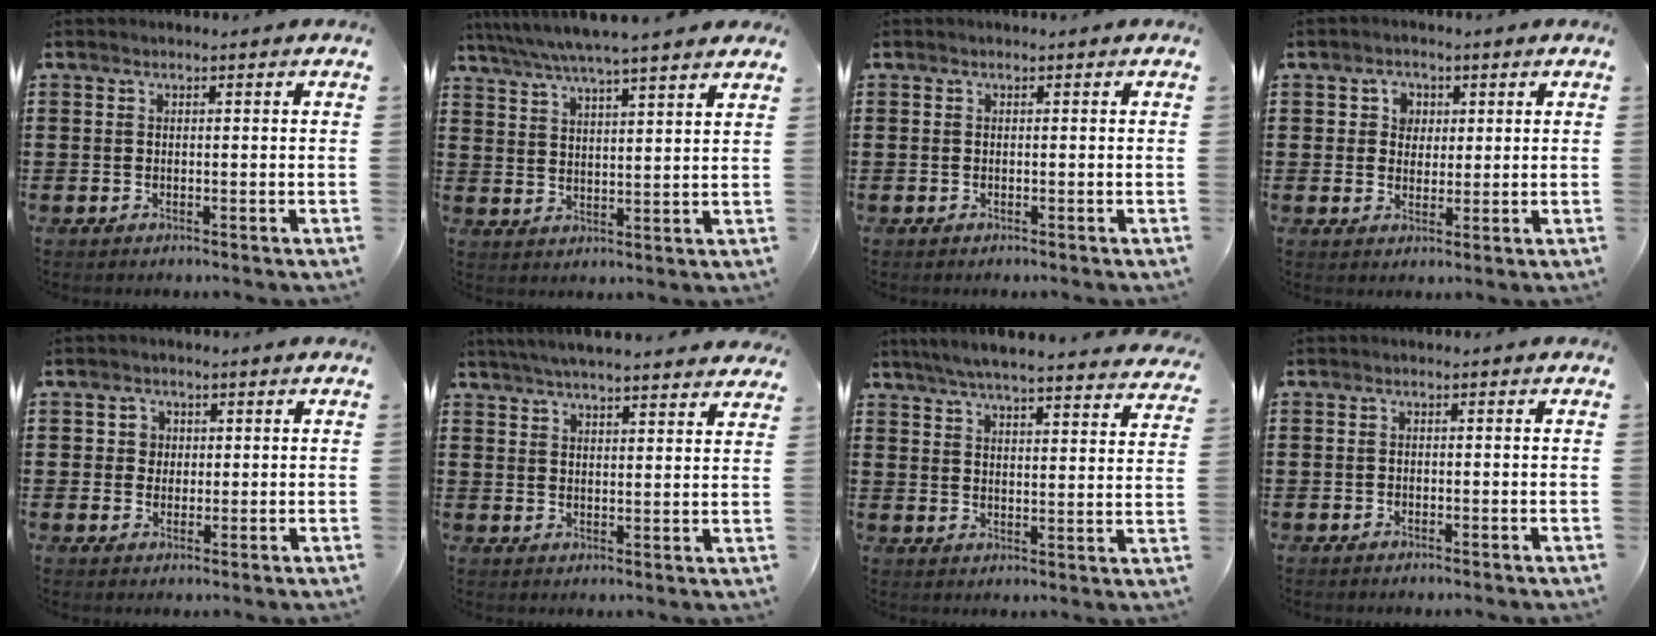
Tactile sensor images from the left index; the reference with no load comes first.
{"total": 5.4, "force": [4.8, -0.4, 2.4], "torque": [-0.065, -0.025, 0.082]}
{"total": 0.0}
{"total": 3.0, "force": [0.9, 2.8, 0.5], "torque": [-0.018, 0.009, 0.010]}
{"total": 2.5, "force": [0.5, 2.4, 0.4], "torque": [-0.022, 0.009, 0.006]}
{"total": 5.0, "force": [4.8, -0.2, 1.3], "torque": [-0.041, -0.017, 0.087]}
{"total": 5.5, "force": [5.1, -0.3, 1.9], "torque": [-0.058, -0.031, 0.087]}
{"total": 0.6, "force": [-0.5, 0.3, 0.0], "torque": [-0.005, 0.000, -0.010]}